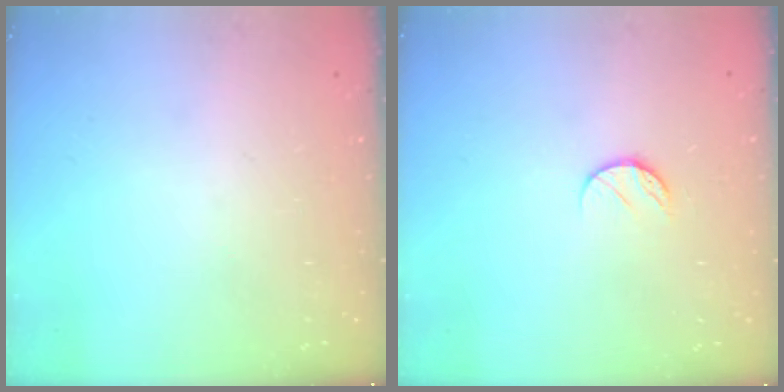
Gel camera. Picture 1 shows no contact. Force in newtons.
{"total": 7.0, "press": 6.9, "slide": 0.6}